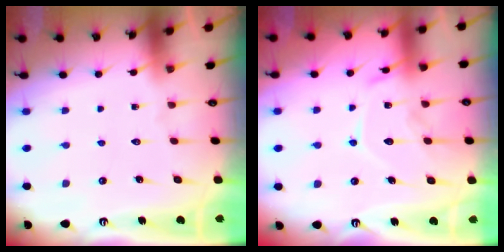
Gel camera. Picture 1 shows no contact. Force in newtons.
{"total": 13.6, "press": 13.5, "slide": 1.2}